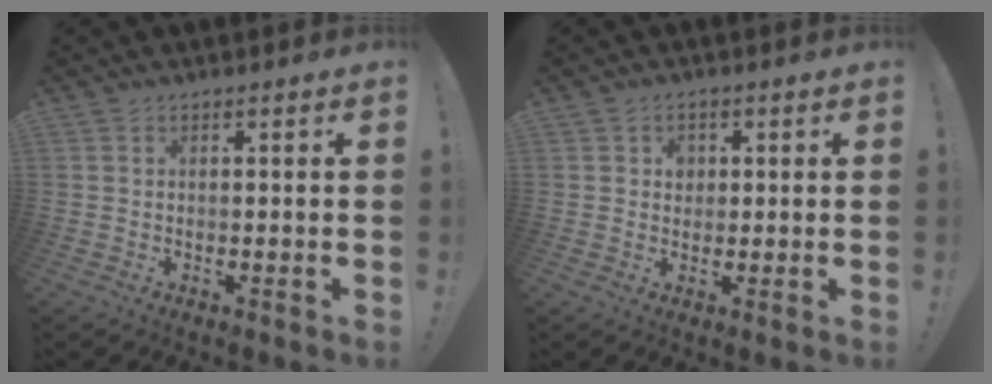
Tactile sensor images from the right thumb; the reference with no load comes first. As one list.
[{"total": 3.0, "force": [0.7, 2.7, 1.0], "torque": [-0.008, -0.002, 0.009]}]